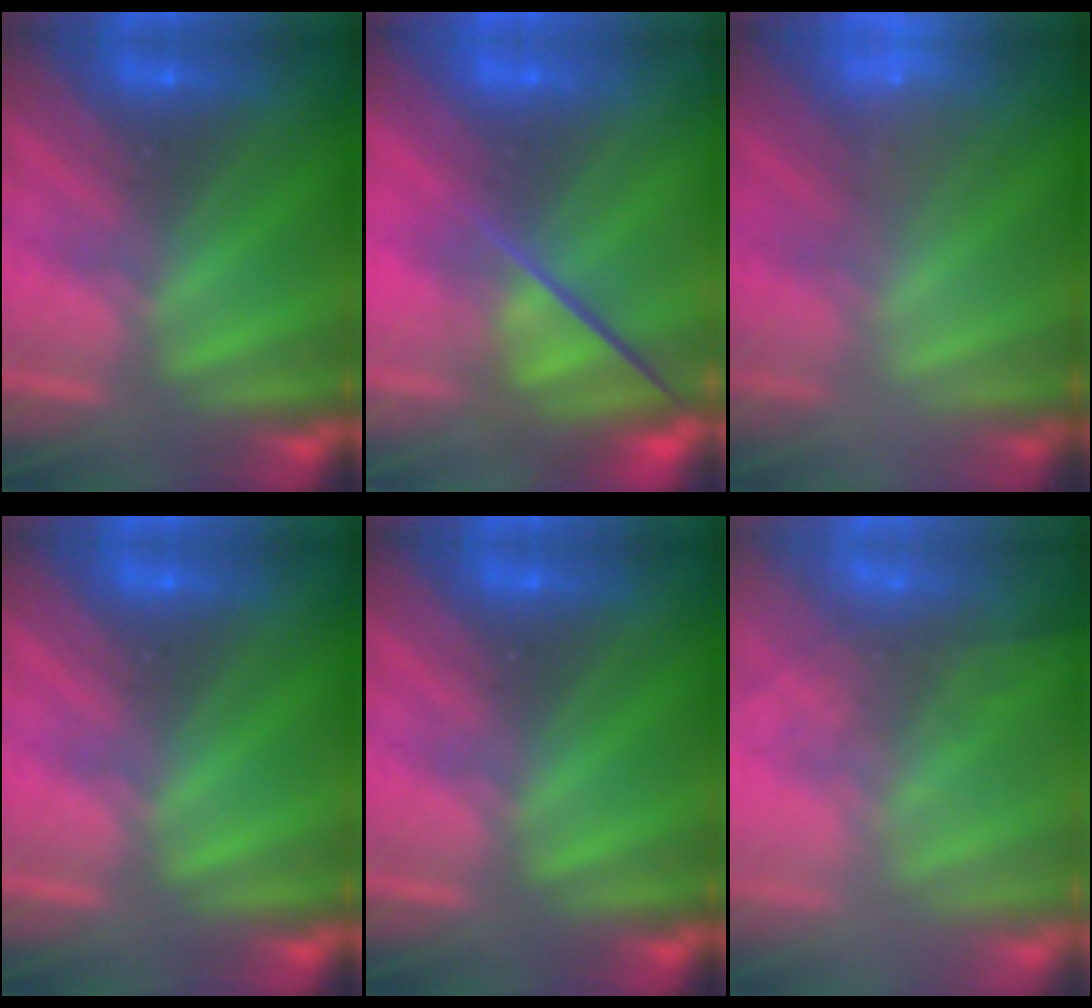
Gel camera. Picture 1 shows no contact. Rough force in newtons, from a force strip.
{"total": 3.8}
{"total": 2.3}
{"total": 0.0}
{"total": 0.0}
{"total": 9.7}